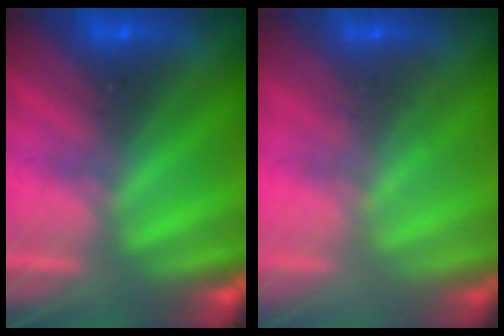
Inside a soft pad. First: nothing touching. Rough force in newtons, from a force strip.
{"total": 2.2}